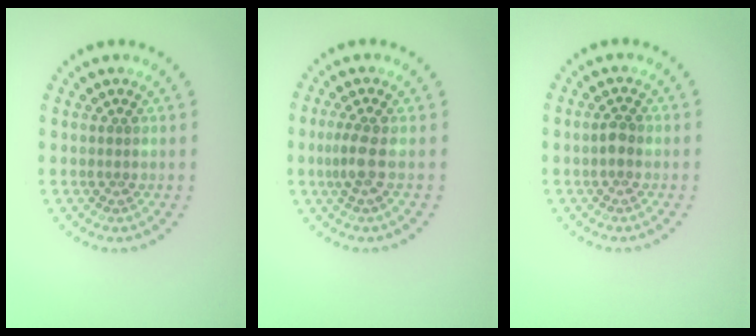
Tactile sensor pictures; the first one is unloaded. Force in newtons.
{"total": 1.9, "press": 1.5, "slide": 1.0}
{"total": 1.2, "press": 1.2, "slide": 0.1}